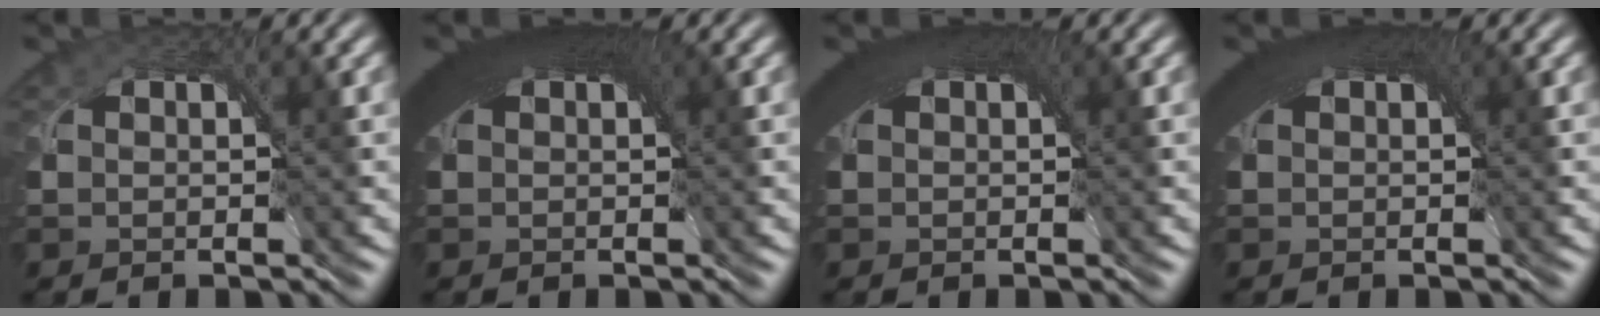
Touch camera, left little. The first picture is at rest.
{"total": 9.2, "force": [3.2, 4.5, 7.4], "torque": [-0.114, 0.021, 0.035]}
{"total": 7.7, "force": [3.0, 3.8, 6.0], "torque": [-0.095, 0.017, 0.032]}
{"total": 7.8, "force": [3.0, 3.8, 6.1], "torque": [-0.096, 0.018, 0.032]}